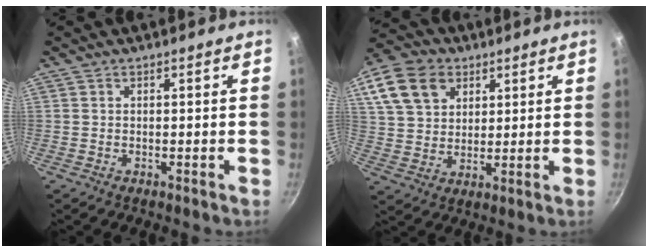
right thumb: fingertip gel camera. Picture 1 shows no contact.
{"total": 17.7, "force": [8.3, 13.0, 8.7], "torque": [-0.179, 0.013, 0.154]}